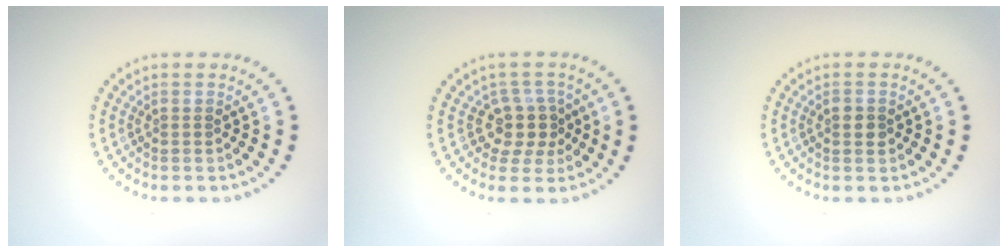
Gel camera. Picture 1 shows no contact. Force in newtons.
{"total": 2.9, "press": 2.3, "slide": 1.8}
{"total": 0.9, "press": 0.9, "slide": 0.1}